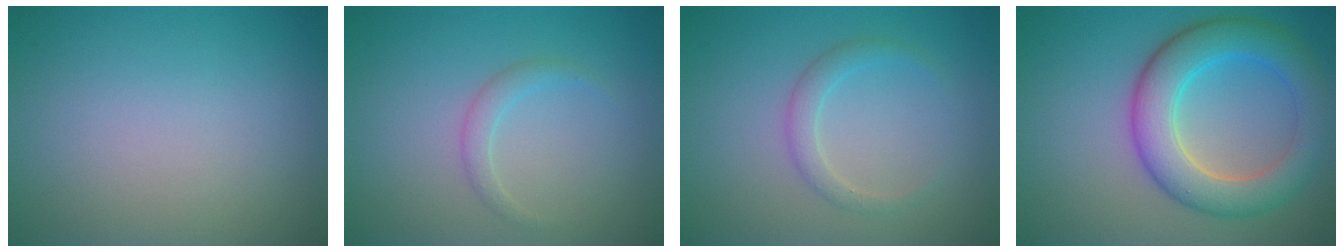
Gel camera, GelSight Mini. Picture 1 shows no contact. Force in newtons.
{"total": 1.3, "press": 1.2, "slide": 0.2}
{"total": 1.7, "press": 1.7, "slide": 0.1}
{"total": 6.8, "press": 6.8, "slide": 0.1}